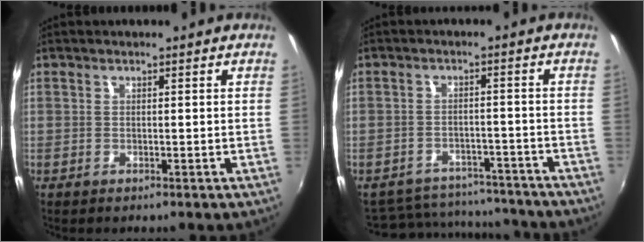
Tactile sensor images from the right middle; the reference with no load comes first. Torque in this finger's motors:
{"motor_torque": [-0.65, -0.68, -0.35, -0.07]}